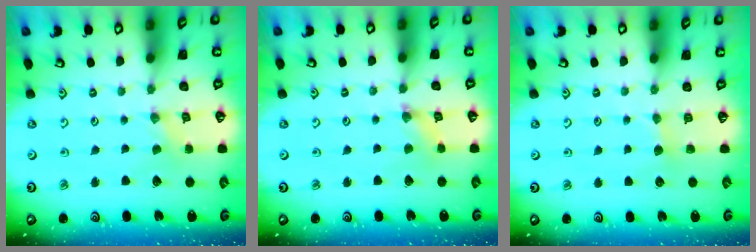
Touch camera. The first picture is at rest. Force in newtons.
{"total": 1.0, "press": 1.0, "slide": 0.3}
{"total": 3.4, "press": 3.4, "slide": 0.5}